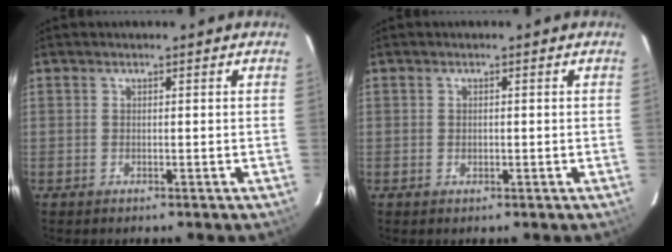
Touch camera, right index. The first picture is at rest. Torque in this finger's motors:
{"motor_torque": [-0.04, -0.03, -0.02, -0.01]}